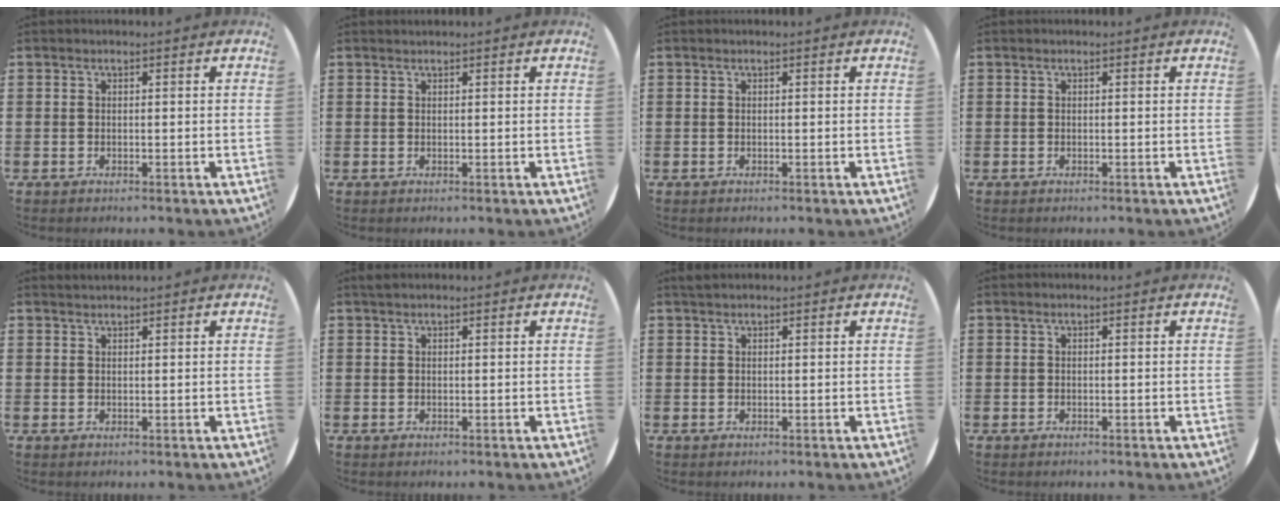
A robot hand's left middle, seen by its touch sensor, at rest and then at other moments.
{"total": 0.0}
{"total": 0.0}
{"total": 0.0}
{"total": 0.7, "force": [0.7, -0.1, 0.0], "torque": [-0.001, 0.000, 0.015]}
{"total": 0.5, "force": [0.5, 0.2, 0.1], "torque": [-0.003, 0.002, 0.010]}
{"total": 0.7, "force": [0.7, 0.2, 0.1], "torque": [0.004, -0.001, 0.012]}
{"total": 0.0}